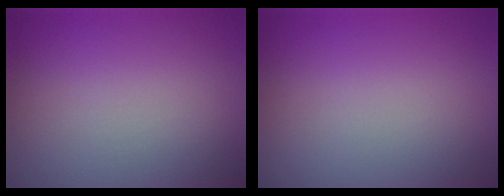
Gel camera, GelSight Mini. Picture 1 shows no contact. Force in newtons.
{"total": 0.0}